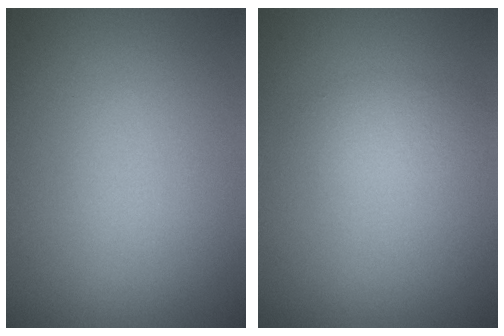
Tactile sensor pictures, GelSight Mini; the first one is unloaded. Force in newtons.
{"total": 1.7, "press": 1.7, "slide": 0.0}